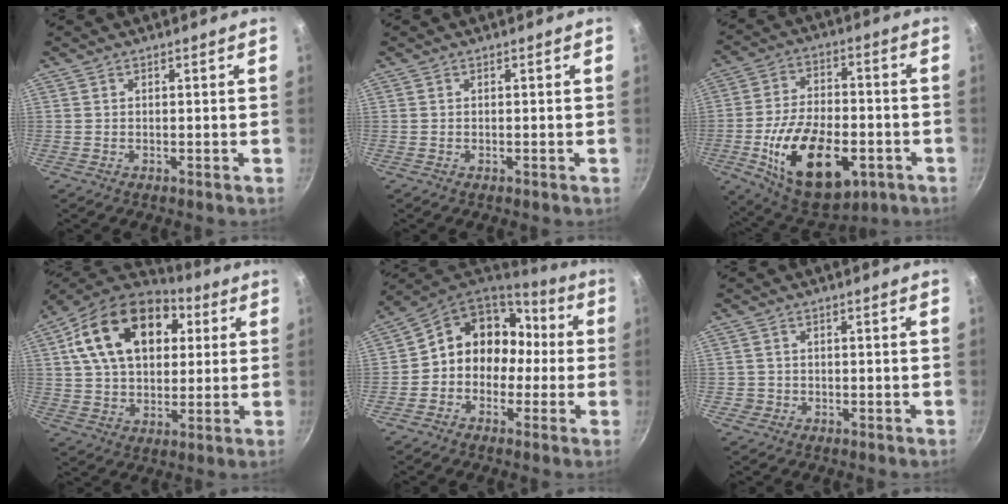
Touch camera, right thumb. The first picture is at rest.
{"total": 0.0}
{"total": 21.4, "force": [-6.7, 11.9, 16.5], "torque": [-0.262, 0.020, -0.100]}
{"total": 22.1, "force": [6.9, 14.6, 15.1], "torque": [-0.238, 0.009, 0.104]}
{"total": 13.2, "force": [-0.5, 11.4, 6.6], "torque": [-0.047, 0.050, -0.026]}
{"total": 1.4, "force": [-0.5, 1.3, 0.2], "torque": [0.002, 0.007, -0.004]}